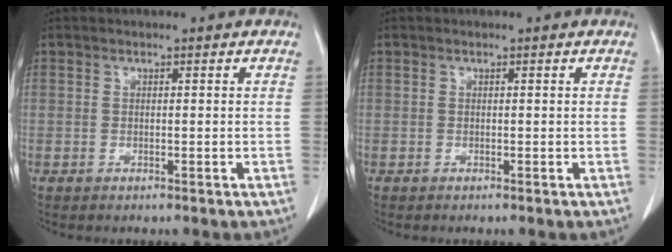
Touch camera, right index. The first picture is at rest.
{"total": 0.0}